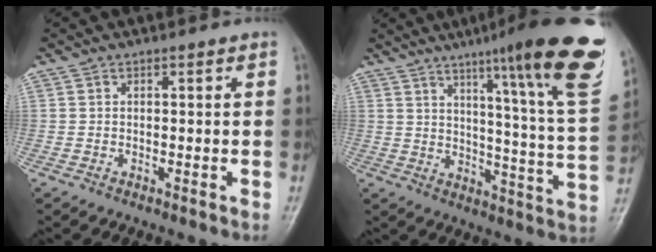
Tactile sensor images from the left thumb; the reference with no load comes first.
{"total": 24.1, "force": [14.3, 1.7, 19.4], "torque": [-0.250, -0.066, 0.192]}